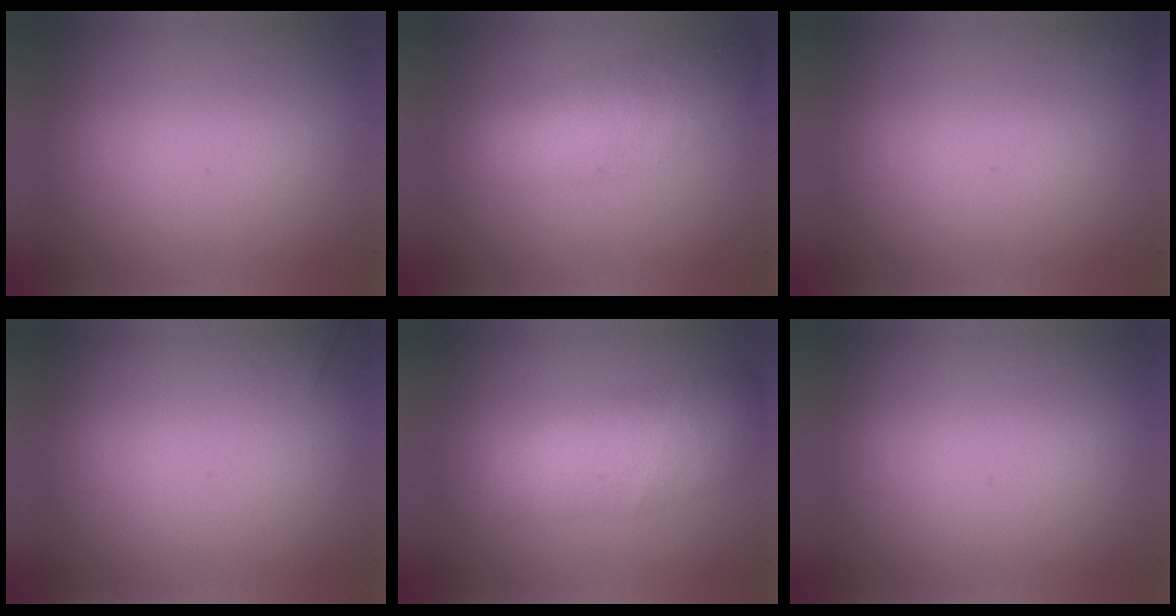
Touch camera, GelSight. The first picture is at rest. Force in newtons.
{"total": 2.2}
{"total": 1.1}
{"total": 1.1}
{"total": 2.6}
{"total": 0.0}